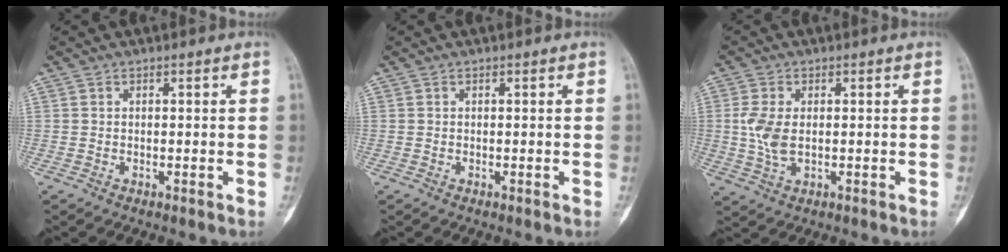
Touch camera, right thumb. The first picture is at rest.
{"total": 0.0}
{"total": 5.7, "force": [0.1, 3.2, 4.7], "torque": [-0.113, -0.002, 0.004]}